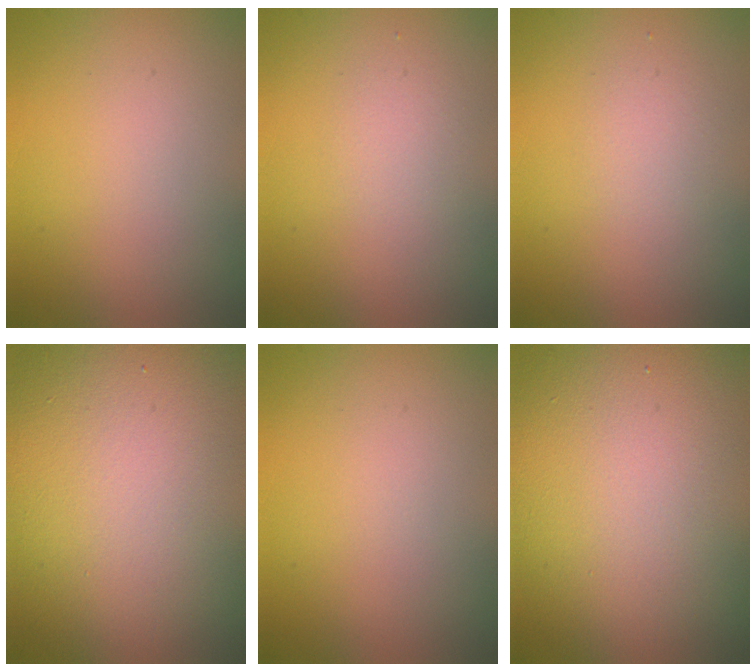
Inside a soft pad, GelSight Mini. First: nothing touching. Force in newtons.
{"total": 1.1, "press": 1.1, "slide": 0.1}
{"total": 1.1, "press": 1.1, "slide": 0.1}
{"total": 17.3, "press": 17.3, "slide": 0.9}
{"total": 1.6, "press": 1.6, "slide": 0.0}
{"total": 16.8, "press": 16.7, "slide": 1.1}